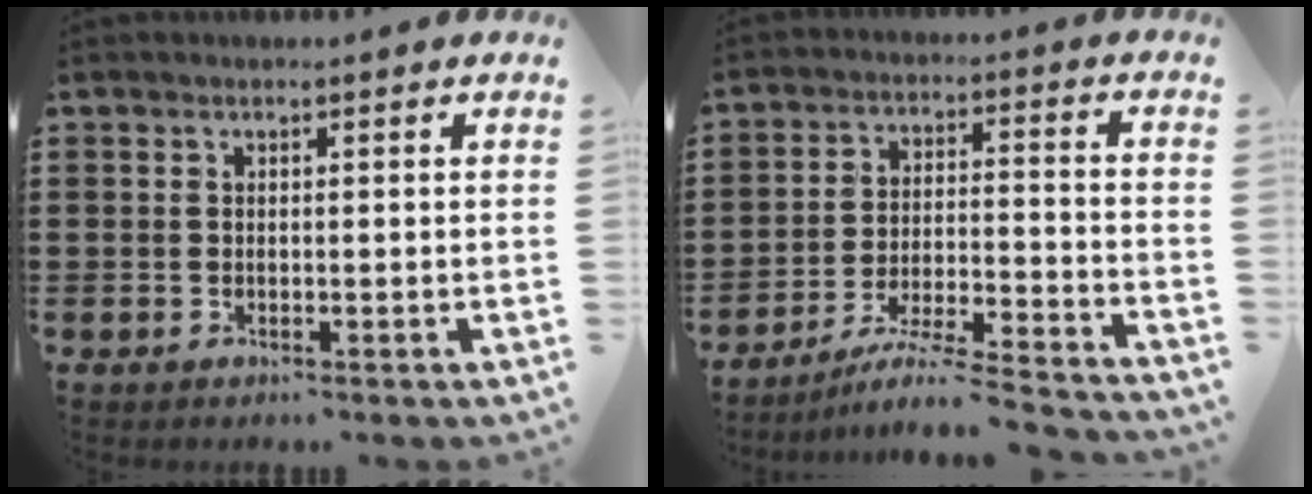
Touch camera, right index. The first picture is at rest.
{"total": 6.5, "force": [-5.8, -0.2, 2.9], "torque": [-0.057, -0.011, -0.115]}